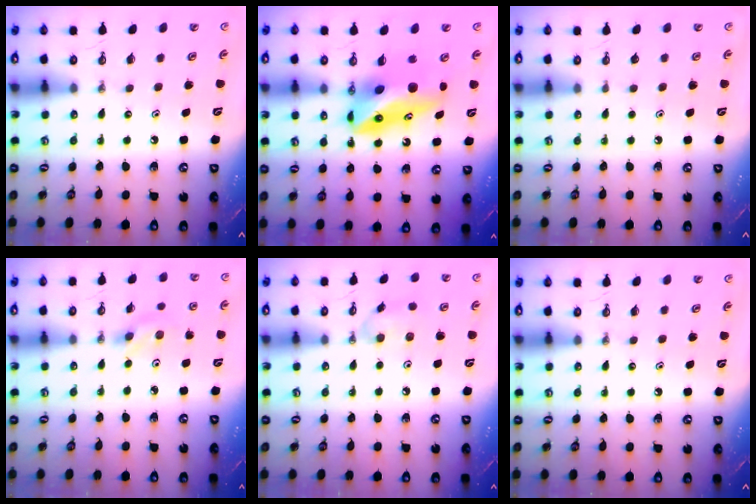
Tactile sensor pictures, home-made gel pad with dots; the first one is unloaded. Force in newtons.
{"total": 10.9, "press": 10.8, "slide": 1.6}
{"total": 0.0}
{"total": 2.9, "press": 2.6, "slide": 1.4}
{"total": 6.8, "press": 6.8, "slide": 0.9}
{"total": 0.0}